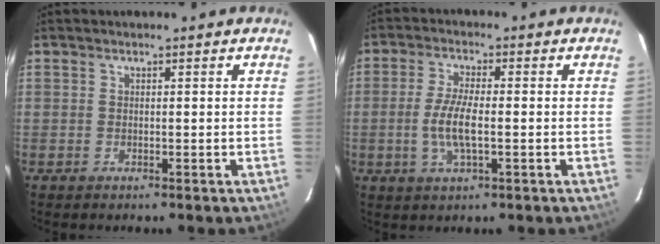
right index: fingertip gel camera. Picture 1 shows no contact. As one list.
[{"total": 6.9, "force": [-1.1, 1.9, 6.5], "torque": [-0.134, -0.002, -0.022]}]